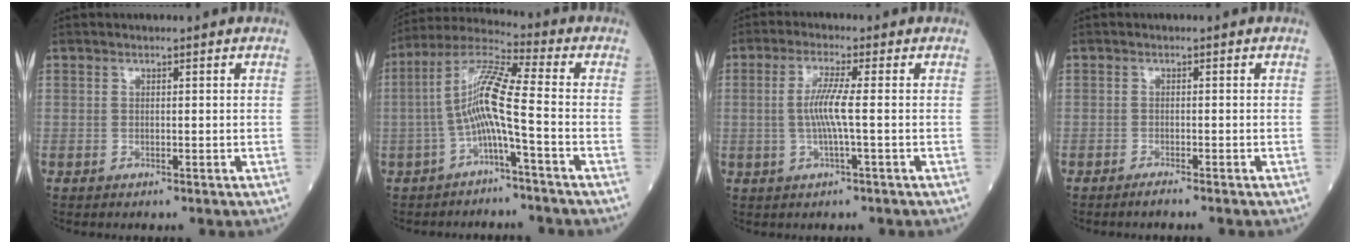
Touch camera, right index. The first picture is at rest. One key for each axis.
{"total": 9.1, "fx": -2.2, "fy": -0.1, "fz": 8.8, "tx": -0.178, "ty": 0.025, "tz": -0.048}
{"total": 5.0, "fx": -0.2, "fy": -0.4, "fz": 5.0, "tx": -0.103, "ty": 0.003, "tz": -0.004}
{"total": 1.5, "fx": -1.3, "fy": -0.3, "fz": 0.7, "tx": -0.016, "ty": 0.000, "tz": -0.020}